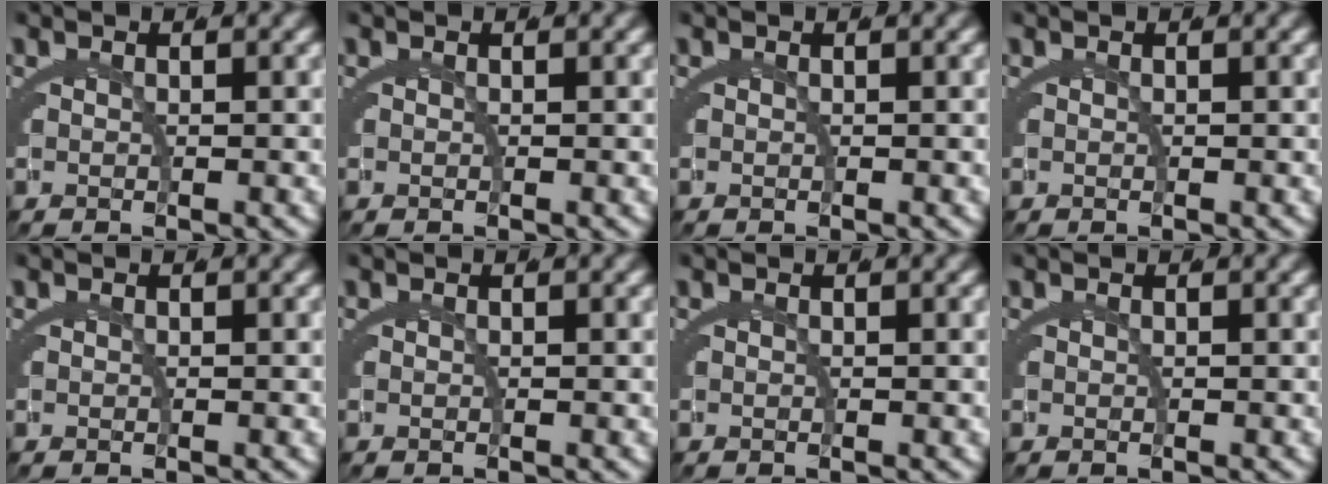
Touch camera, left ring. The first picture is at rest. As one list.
[{"total": 0.0}, {"total": 0.0}, {"total": 0.0}, {"total": 0.0}, {"total": 0.0}, {"total": 0.0}, {"total": 0.0}]